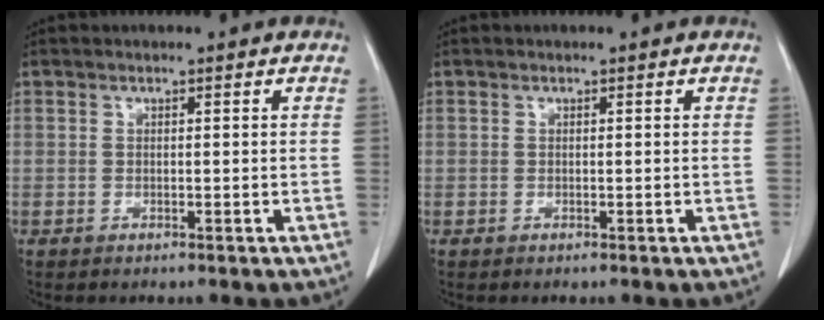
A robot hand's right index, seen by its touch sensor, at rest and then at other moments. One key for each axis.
{"total": 0.0}